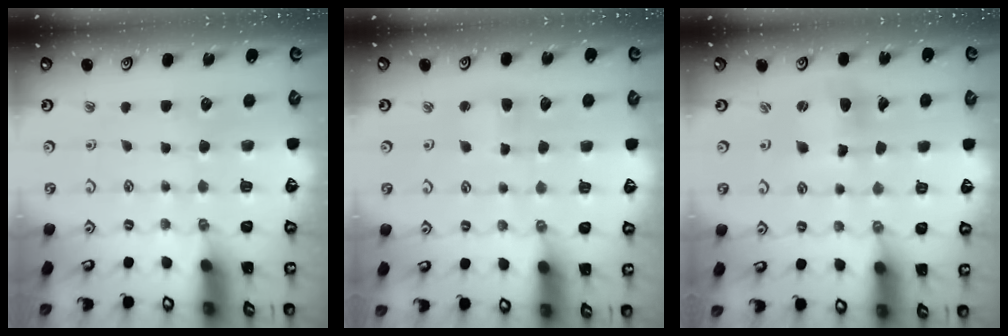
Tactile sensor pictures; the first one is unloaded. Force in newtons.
{"total": 2.6, "press": 2.6, "slide": 0.4}
{"total": 6.7, "press": 6.6, "slide": 1.1}